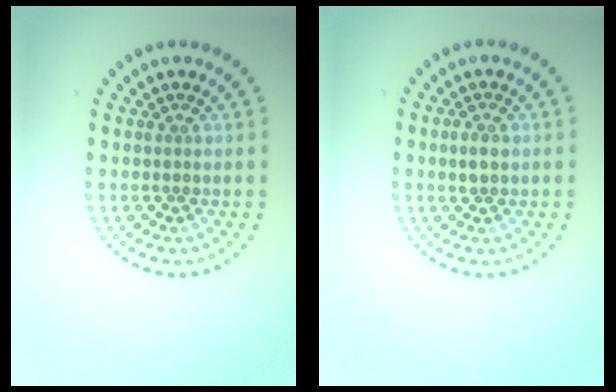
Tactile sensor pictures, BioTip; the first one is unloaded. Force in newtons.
{"total": 1.4, "press": 1.4, "slide": 0.1}